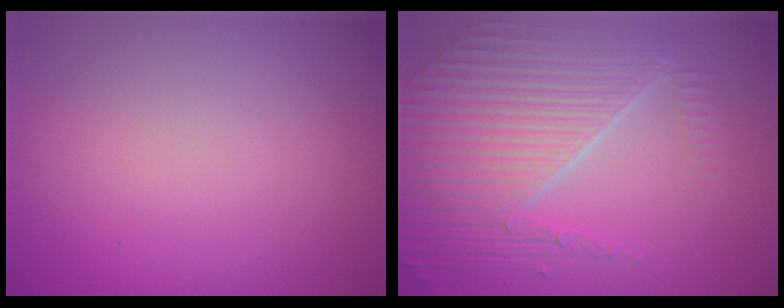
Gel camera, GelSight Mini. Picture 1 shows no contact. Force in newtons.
{"total": 7.8, "press": 5.4, "slide": 5.6}